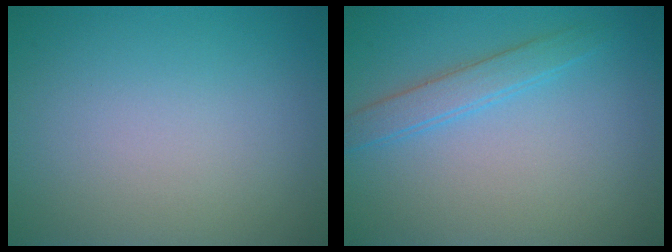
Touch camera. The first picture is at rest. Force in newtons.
{"total": 2.3, "press": 2.3, "slide": 0.1}